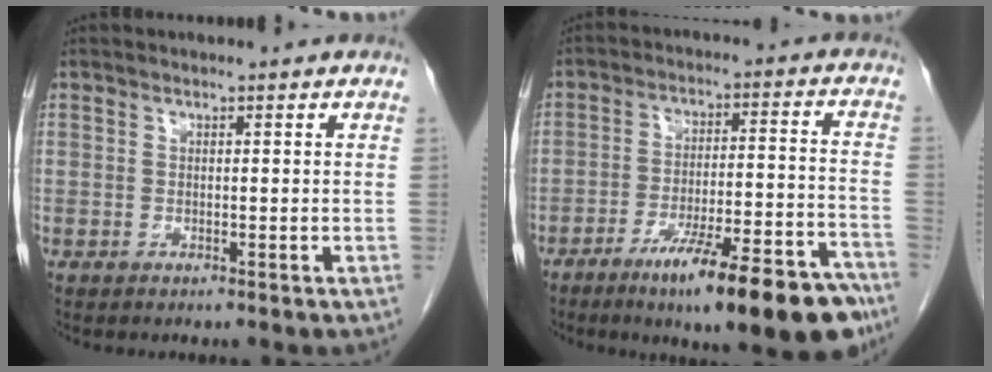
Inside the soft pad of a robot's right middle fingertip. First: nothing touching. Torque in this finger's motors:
{"motor_torque": [1.09, -1.05, 0.66, 0.13]}